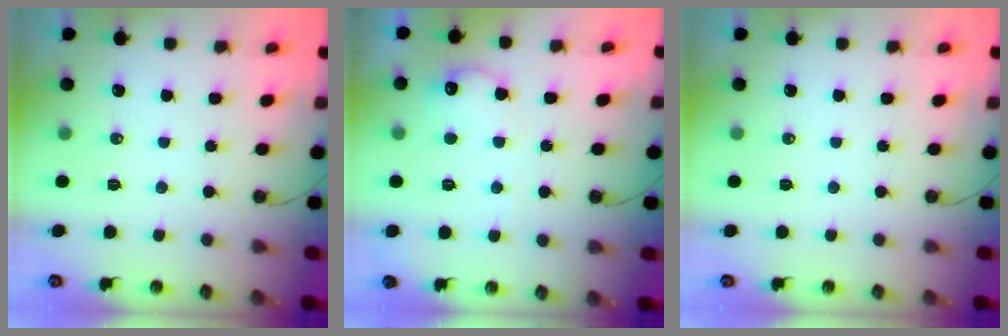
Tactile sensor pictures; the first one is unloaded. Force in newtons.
{"total": 11.3, "press": 11.3, "slide": 0.6}
{"total": 0.0}